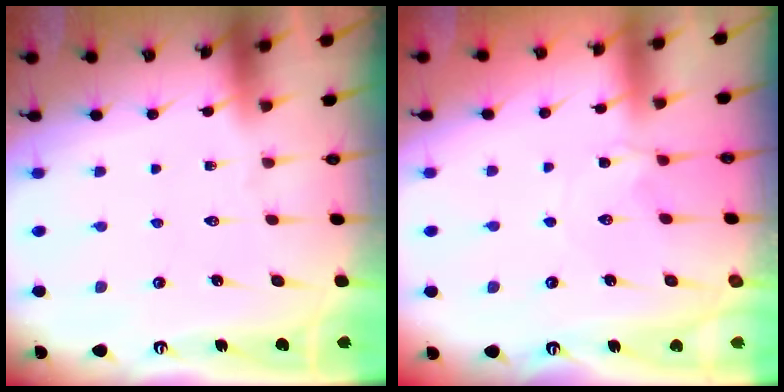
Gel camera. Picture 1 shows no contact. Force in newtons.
{"total": 2.7, "press": 2.7, "slide": 0.4}